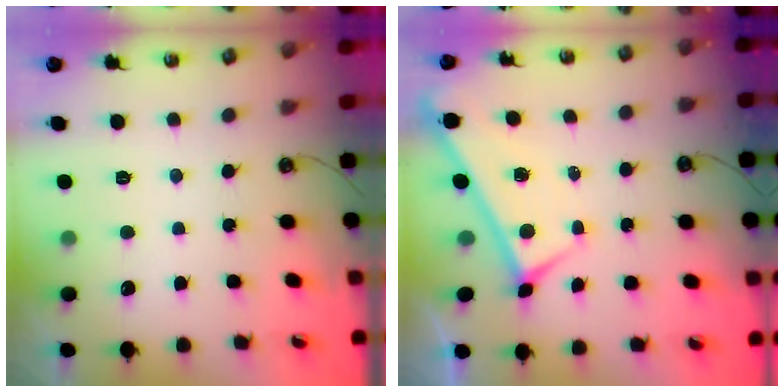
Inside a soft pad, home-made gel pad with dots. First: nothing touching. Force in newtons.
{"total": 0.0}